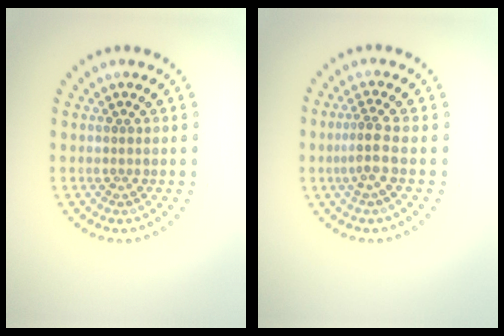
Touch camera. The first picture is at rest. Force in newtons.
{"total": 2.1, "press": 1.6, "slide": 1.5}